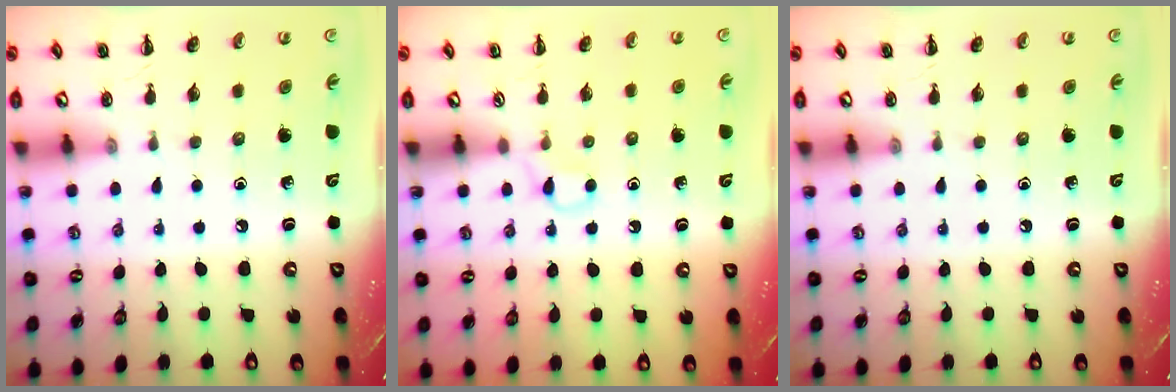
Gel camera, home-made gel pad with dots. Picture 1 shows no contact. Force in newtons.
{"total": 2.6, "press": 2.5, "slide": 0.9}
{"total": 0.0}